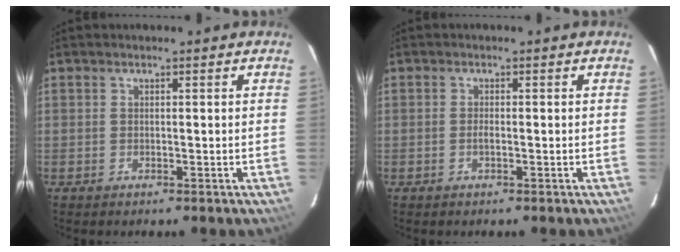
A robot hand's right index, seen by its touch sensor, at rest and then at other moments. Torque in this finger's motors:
{"motor_torque": [0.24, -0.12, 0.13, 0.02]}